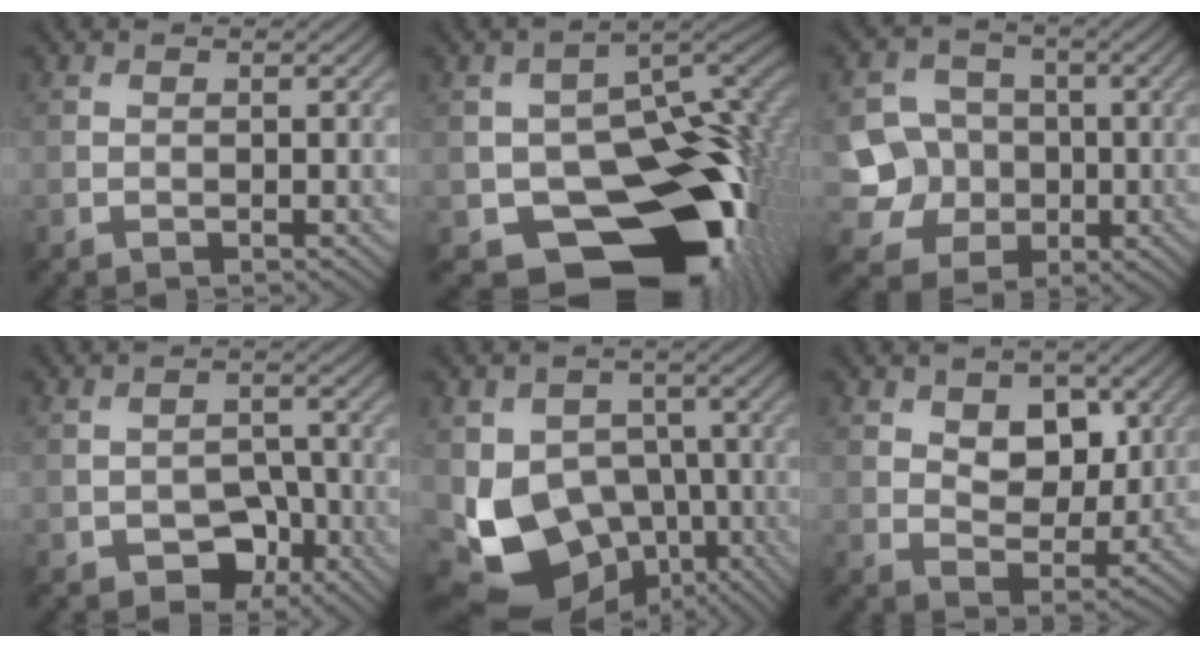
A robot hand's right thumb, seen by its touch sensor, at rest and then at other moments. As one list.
[{"total": 18.5, "force": [-7.3, 11.5, 12.5], "torque": [-0.173, -0.034, -0.110]}, {"total": 7.7, "force": [-1.2, 7.0, 2.9], "torque": [-0.070, -0.017, -0.043]}, {"total": 5.1, "force": [-2.9, 3.3, 2.6], "torque": [-0.036, 0.003, -0.049]}, {"total": 11.7, "force": [-3.7, 8.9, 6.6], "torque": [-0.125, -0.028, -0.069]}, {"total": 6.1, "force": [2.2, 3.9, 4.2], "torque": [-0.066, -0.006, 0.029]}]